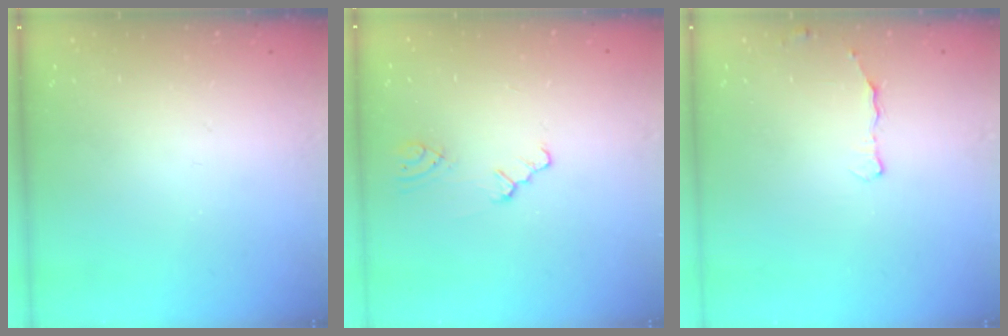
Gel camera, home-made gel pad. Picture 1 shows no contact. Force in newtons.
{"total": 1.0, "press": 1.0, "slide": 0.2}
{"total": 5.2, "press": 3.7, "slide": 3.5}